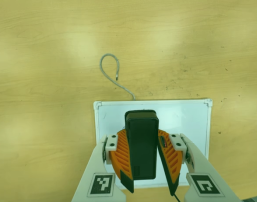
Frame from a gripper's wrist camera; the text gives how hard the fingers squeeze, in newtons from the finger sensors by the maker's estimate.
{"total": 10.3, "left": 9.9, "right": 10.8}